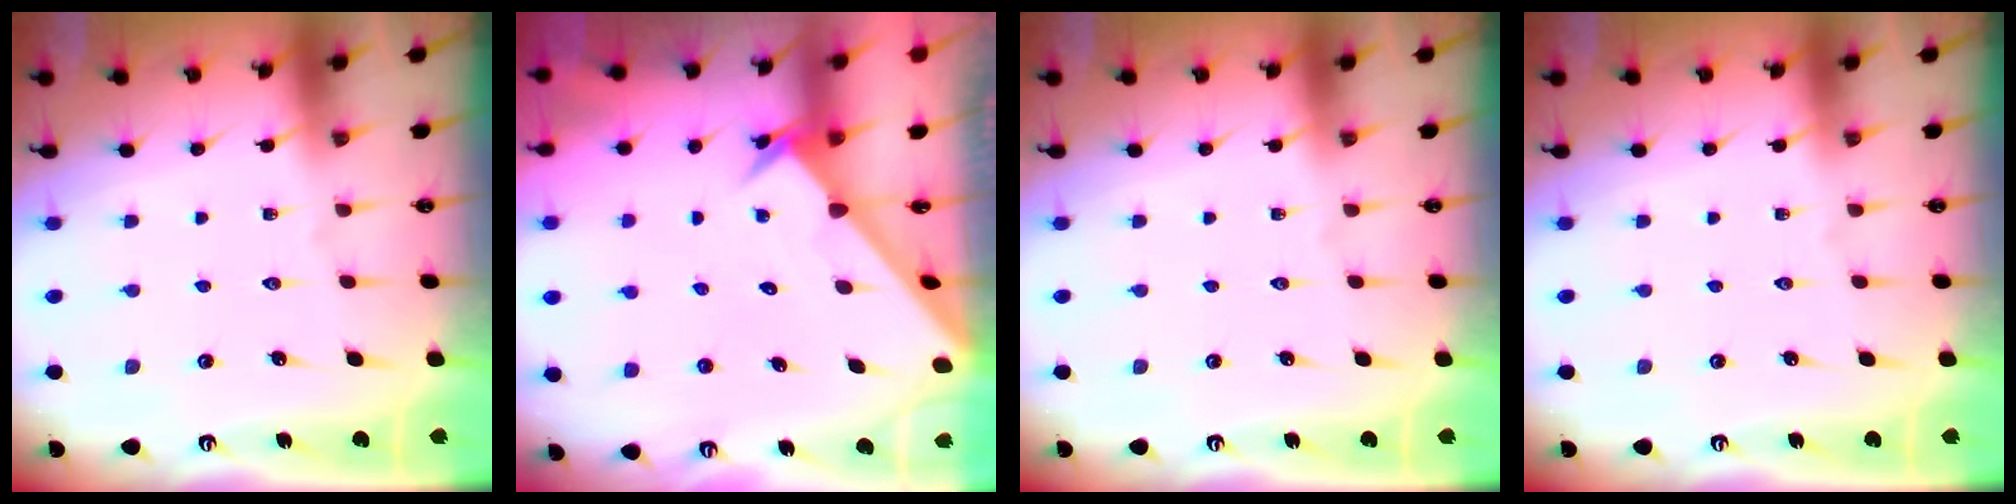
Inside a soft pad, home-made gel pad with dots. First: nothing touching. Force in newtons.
{"total": 2.7, "press": 2.6, "slide": 0.2}
{"total": 0.0}
{"total": 0.0}